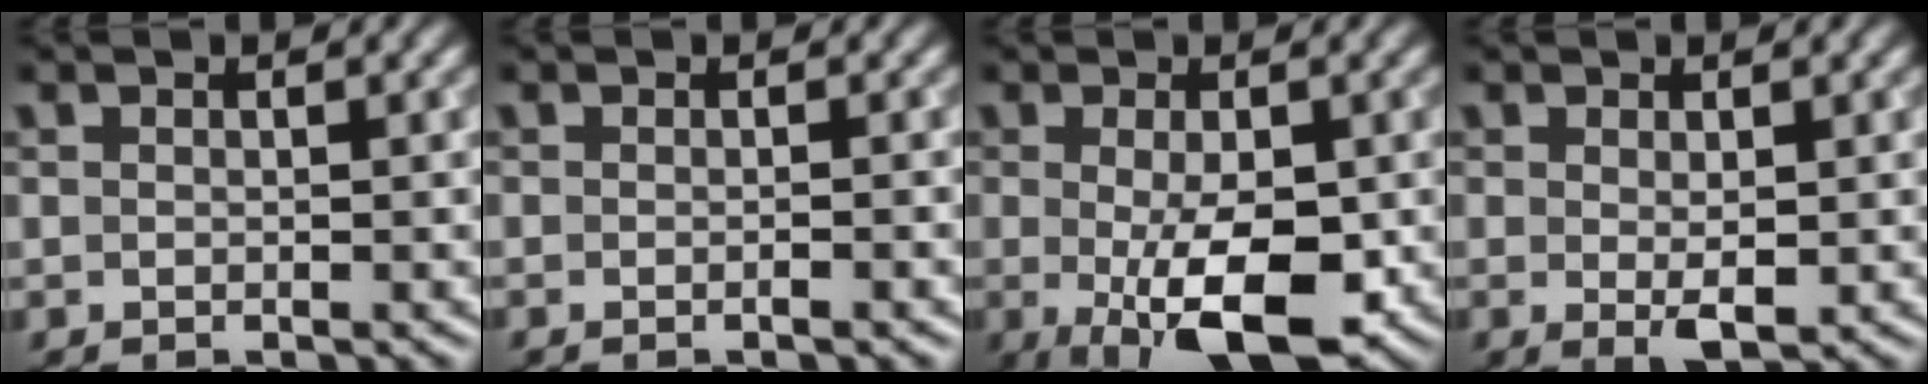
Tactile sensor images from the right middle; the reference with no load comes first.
{"total": 1.3, "force": [-0.4, 0.4, 1.2], "torque": [-0.008, -0.006, -0.013]}
{"total": 7.0, "force": [-1.4, 2.5, 6.4], "torque": [-0.107, -0.015, -0.016]}
{"total": 1.9, "force": [0.1, 0.6, 1.8], "torque": [-0.031, -0.005, 0.005]}